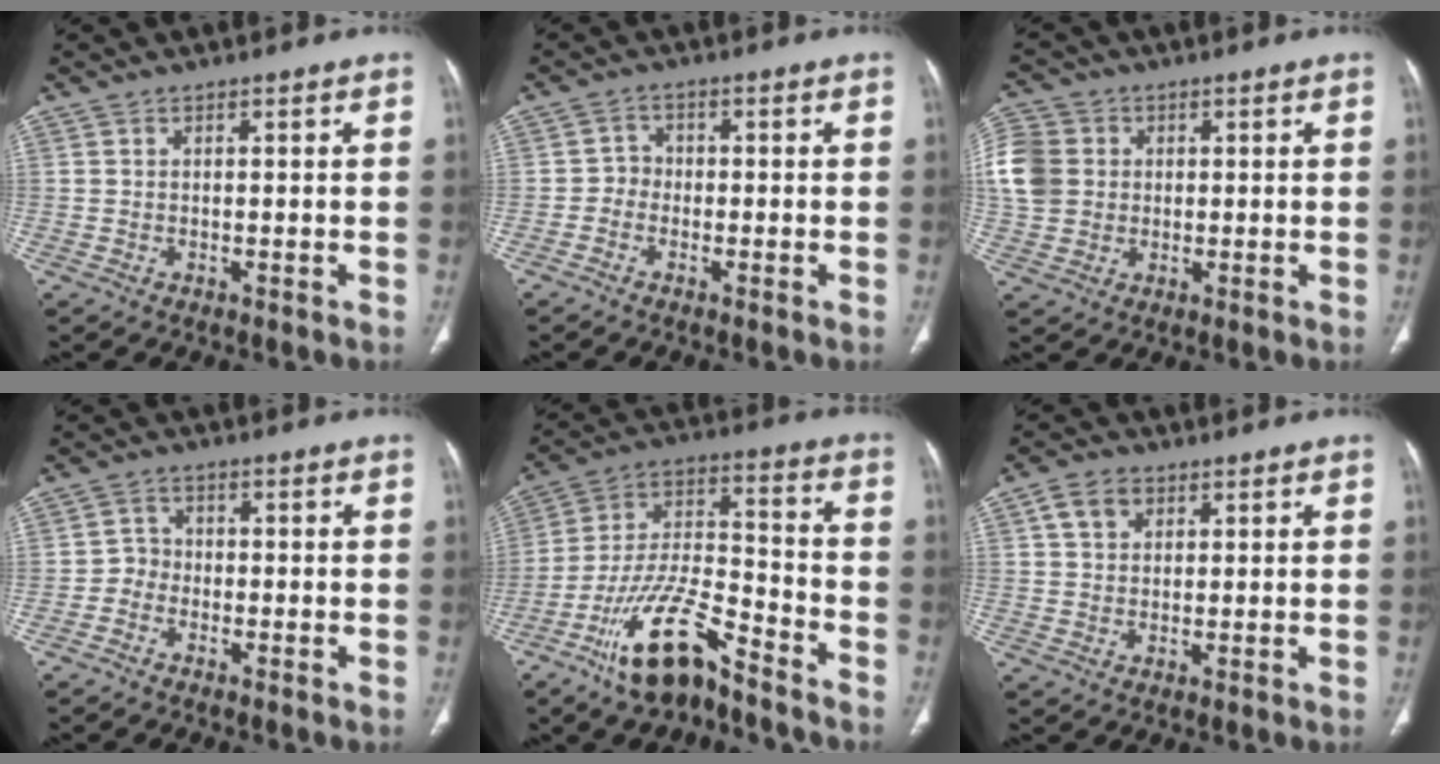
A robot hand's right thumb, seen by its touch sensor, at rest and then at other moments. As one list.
[{"total": 2.3, "force": [-1.0, 2.0, 0.5], "torque": [0.007, 0.011, -0.029]}, {"total": 13.0, "force": [1.3, 11.4, 6.2], "torque": [-0.153, 0.025, 0.027]}, {"total": 2.5, "force": [-1.3, 2.1, 0.4], "torque": [0.008, 0.012, -0.035]}, {"total": 16.1, "force": [-10.8, 5.3, 10.6], "torque": [-0.190, 0.076, -0.199]}, {"total": 4.7, "force": [1.9, 3.6, 2.4], "torque": [-0.025, 0.003, 0.035]}]